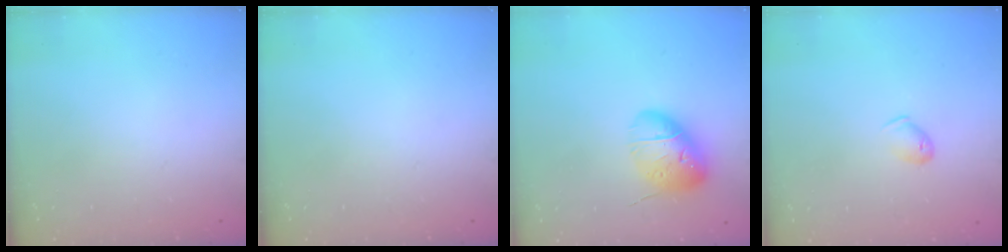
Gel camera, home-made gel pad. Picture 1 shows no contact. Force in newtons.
{"total": 0.0}
{"total": 16.3, "press": 15.9, "slide": 3.7}
{"total": 5.3, "press": 5.2, "slide": 0.9}